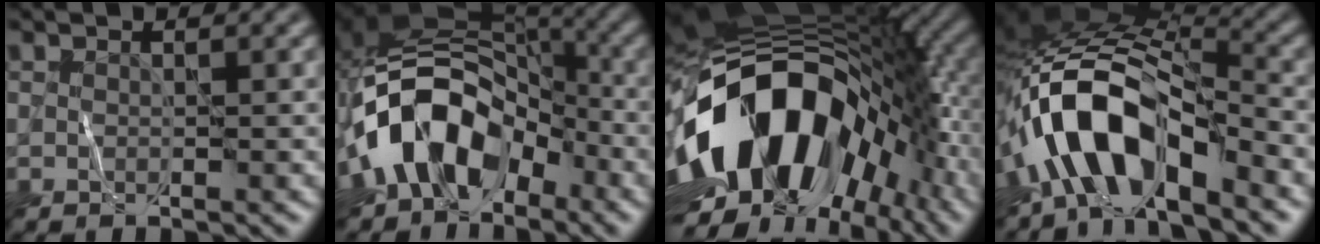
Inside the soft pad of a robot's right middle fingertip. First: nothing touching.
{"total": 11.7, "force": [-4.4, 8.4, 6.8], "torque": [-0.111, 0.016, -0.098]}
{"total": 18.5, "force": [-3.9, 11.8, 13.7], "torque": [-0.246, -0.015, -0.066]}
{"total": 10.6, "force": [-5.4, 4.8, 7.7], "torque": [-0.135, 0.013, -0.108]}